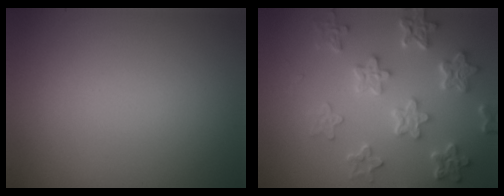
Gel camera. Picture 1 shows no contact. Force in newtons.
{"total": 5.8, "press": 4.5, "slide": 3.6}